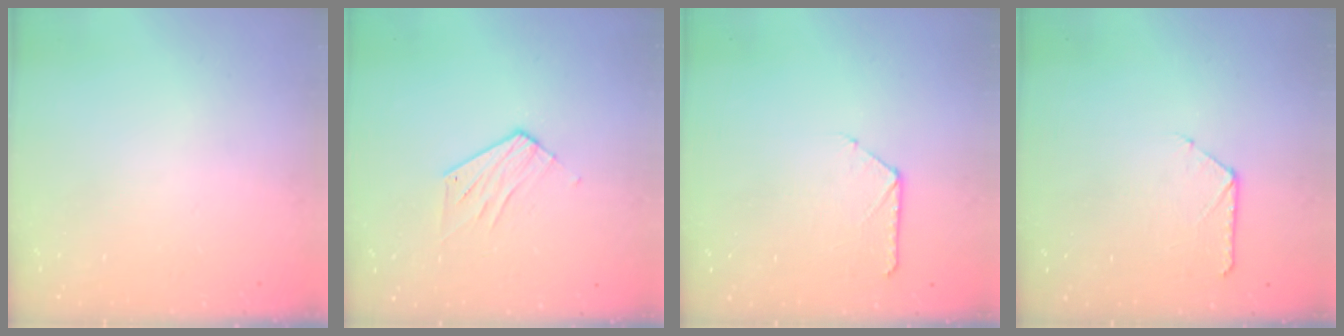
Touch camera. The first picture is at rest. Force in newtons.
{"total": 6.7, "press": 6.7, "slide": 0.3}
{"total": 7.1, "press": 7.0, "slide": 0.7}
{"total": 7.1, "press": 7.0, "slide": 0.7}